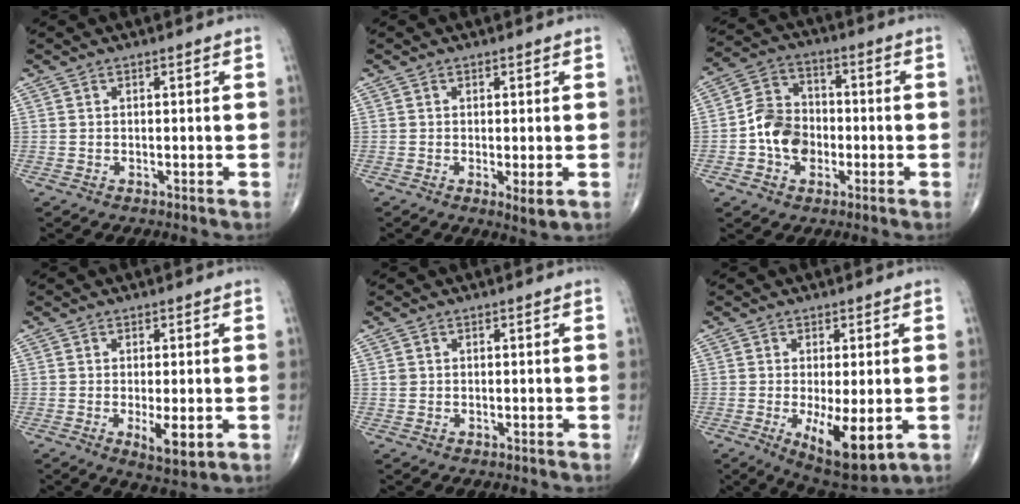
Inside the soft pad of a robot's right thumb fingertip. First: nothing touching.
{"total": 2.7, "force": [-0.6, 0.6, 2.6], "torque": [-0.044, -0.011, -0.010]}
{"total": 9.9, "force": [-2.1, 7.7, 5.9], "torque": [-0.081, 0.030, -0.046]}
{"total": 5.3, "force": [-1.2, 1.7, 4.9], "torque": [-0.077, -0.015, -0.016]}
{"total": 0.7, "force": [0.1, 0.7, 0.3], "torque": [-0.001, 0.002, 0.004]}
{"total": 10.6, "force": [-2.5, 3.7, 9.6], "torque": [-0.147, -0.025, -0.030]}